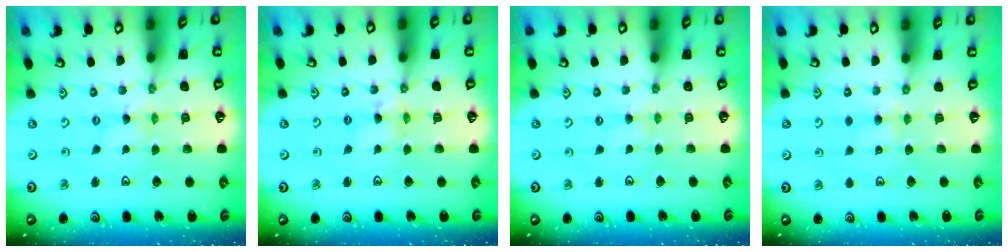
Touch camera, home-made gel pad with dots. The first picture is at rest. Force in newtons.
{"total": 4.2, "press": 4.2, "slide": 0.4}
{"total": 1.2, "press": 1.2, "slide": 0.3}
{"total": 3.8, "press": 3.8, "slide": 0.5}